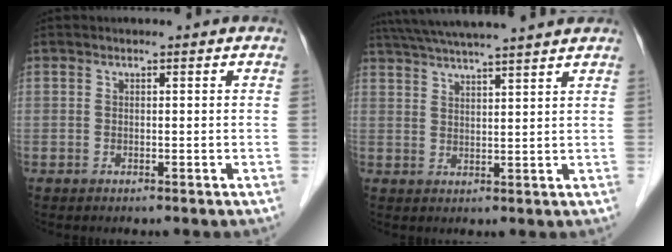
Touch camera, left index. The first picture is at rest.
{"total": 13.8, "force": [12.2, -0.3, 6.6], "torque": [-0.118, 0.037, 0.175]}